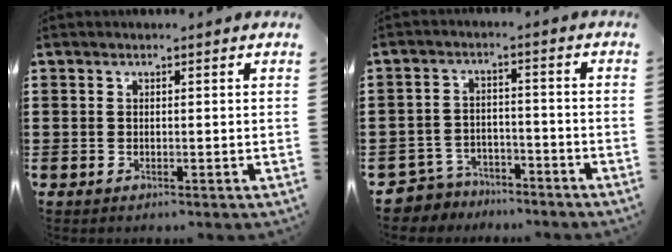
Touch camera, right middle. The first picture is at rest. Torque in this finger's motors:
{"motor_torque": [2.14, 0.00, -0.09, -0.01]}